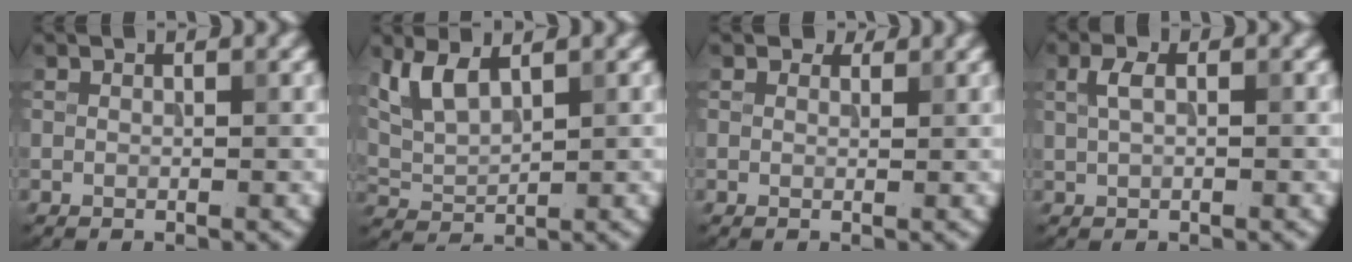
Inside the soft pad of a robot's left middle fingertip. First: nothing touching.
{"total": 4.2, "force": [2.3, 1.7, 3.0], "torque": [-0.077, 0.002, 0.051]}
{"total": 1.0, "force": [0.8, 0.5, 0.2], "torque": [-0.005, -0.005, 0.007]}
{"total": 1.8, "force": [0.5, 0.9, 1.5], "torque": [-0.034, 0.004, 0.010]}